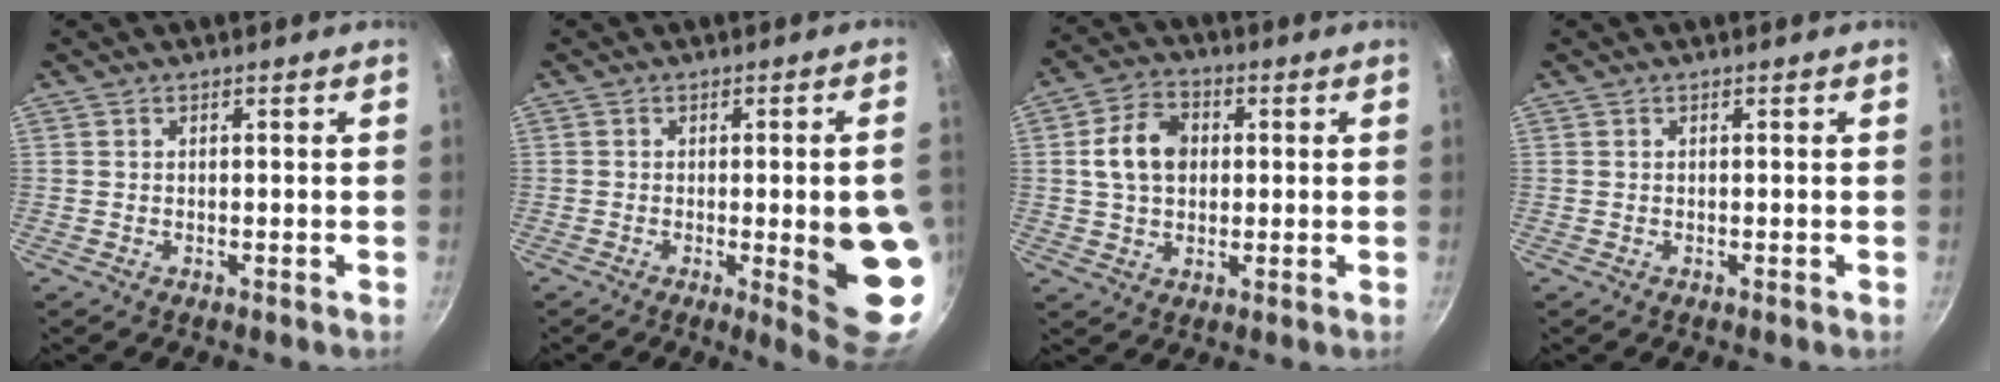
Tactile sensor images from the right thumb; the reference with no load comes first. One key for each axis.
{"total": 13.1, "fx": -1.8, "fy": 2.6, "fz": 12.7, "tx": -0.140, "ty": 0.001, "tz": -0.016}
{"total": 9.5, "fx": 1.3, "fy": 7.1, "fz": 6.2, "tx": -0.091, "ty": 0.014, "tz": 0.013}
{"total": 0.0}